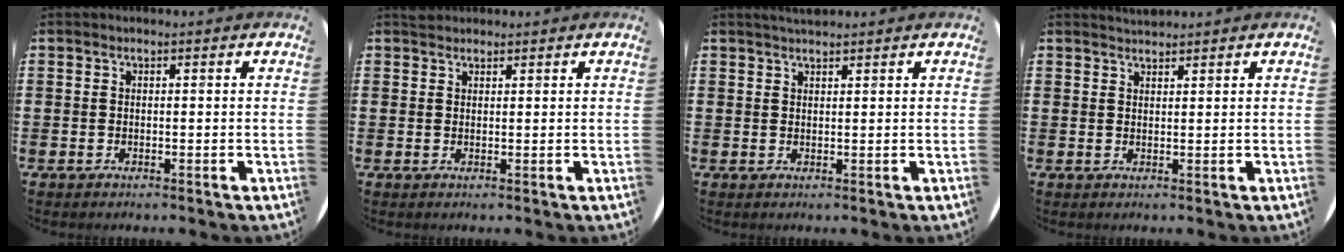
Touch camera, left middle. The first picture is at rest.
{"total": 1.0, "force": [1.0, 0.3, 0.0], "torque": [0.006, -0.001, 0.017]}
{"total": 1.5, "force": [1.4, 0.1, 0.5], "torque": [-0.011, 0.002, 0.026]}
{"total": 1.6, "force": [1.6, 0.1, 0.0], "torque": [-0.002, 0.001, 0.031]}